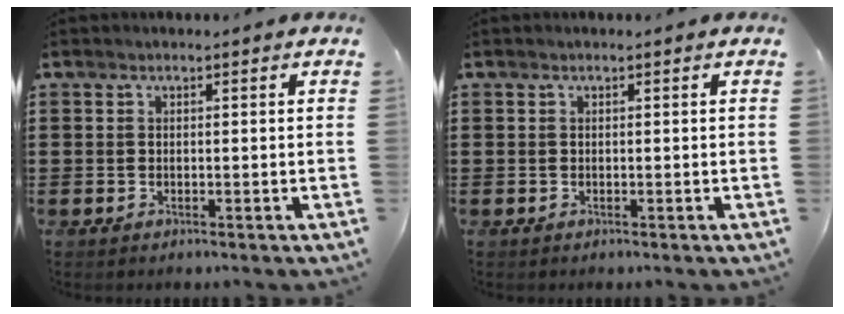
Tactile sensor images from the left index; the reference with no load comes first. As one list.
[{"total": 0.0}]